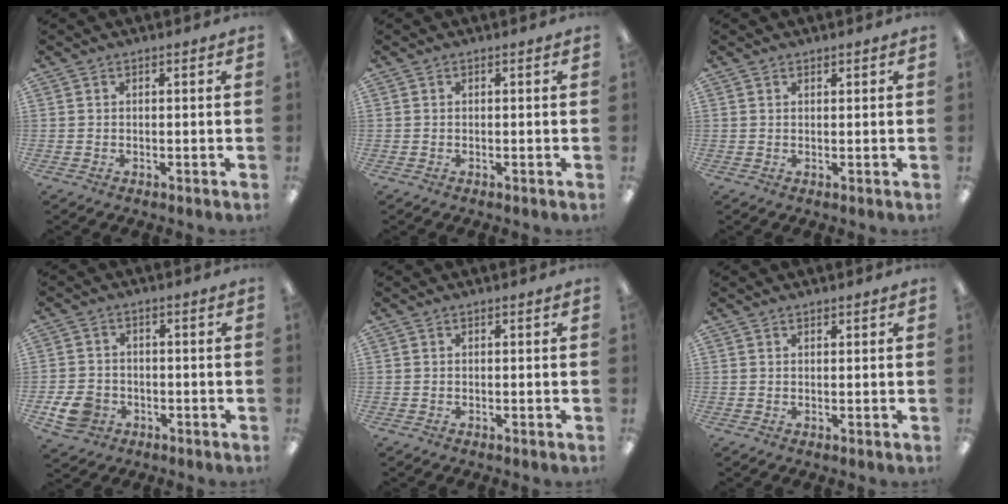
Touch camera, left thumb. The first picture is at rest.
{"total": 0.0}
{"total": 0.9, "force": [0.8, 0.4, 0.1], "torque": [-0.003, -0.001, 0.016]}
{"total": 6.6, "force": [-2.6, 5.3, 3.0], "torque": [-0.065, 0.013, -0.048]}
{"total": 0.0}
{"total": 0.9, "force": [0.8, 0.3, 0.1], "torque": [-0.003, 0.000, 0.015]}